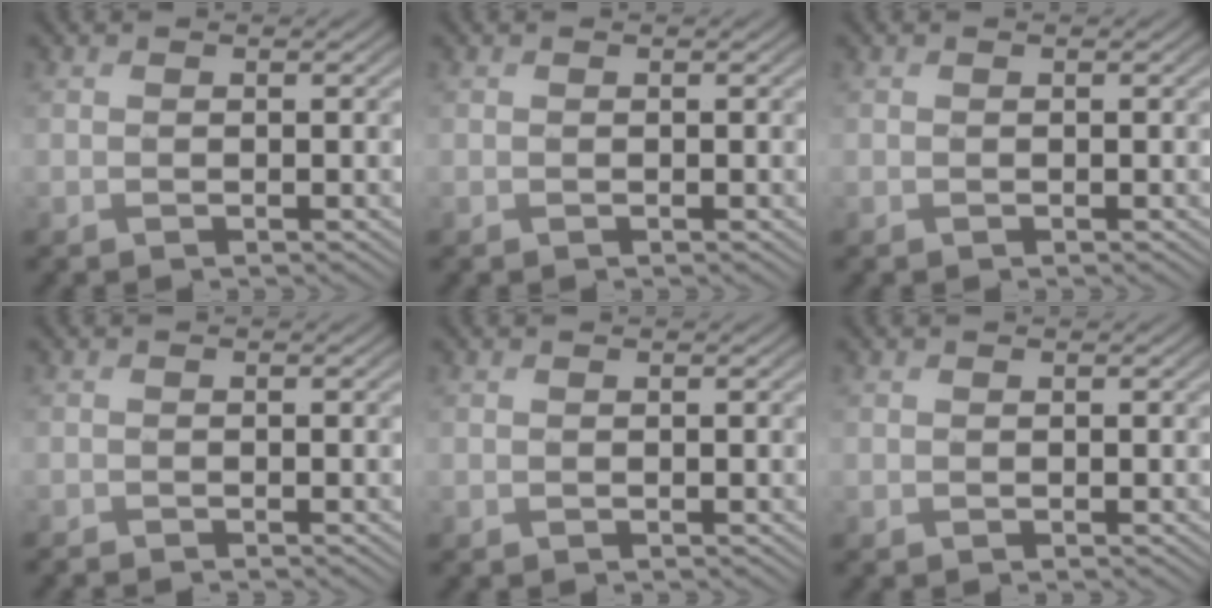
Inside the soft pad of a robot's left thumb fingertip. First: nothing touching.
{"total": 0.0}
{"total": 0.0}
{"total": 1.0, "force": [-0.9, 0.1, 0.2], "torque": [0.001, -0.005, -0.023]}
{"total": 0.0}
{"total": 0.0}